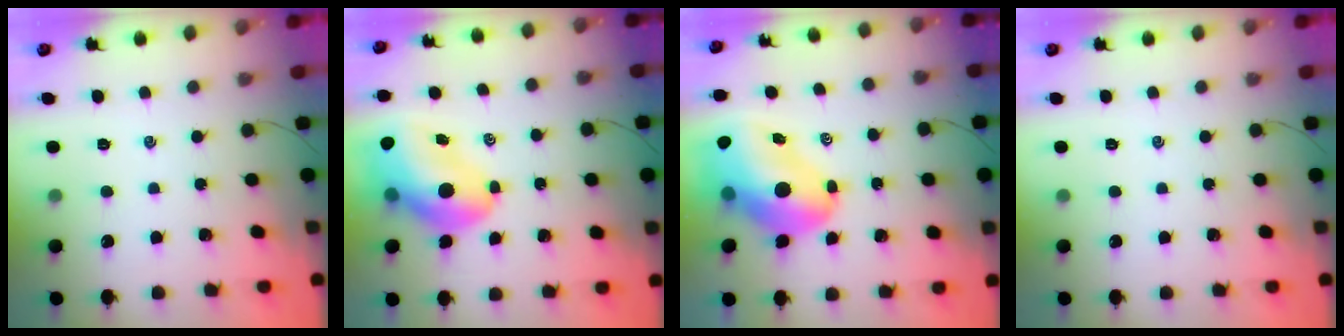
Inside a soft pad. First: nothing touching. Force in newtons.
{"total": 14.6, "press": 14.0, "slide": 4.1}
{"total": 19.0, "press": 18.2, "slide": 5.6}
{"total": 0.0}